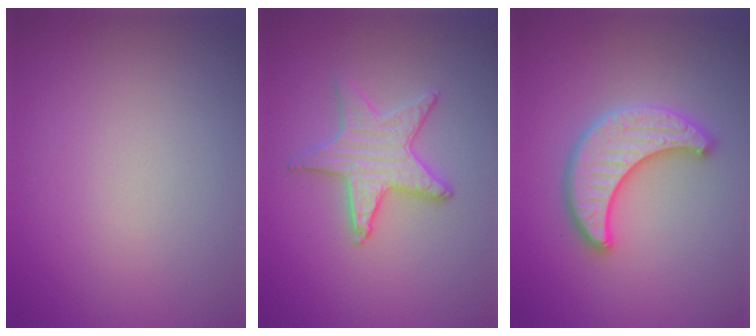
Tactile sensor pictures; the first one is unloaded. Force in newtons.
{"total": 3.3, "press": 3.3, "slide": 0.3}
{"total": 5.2, "press": 5.1, "slide": 0.8}